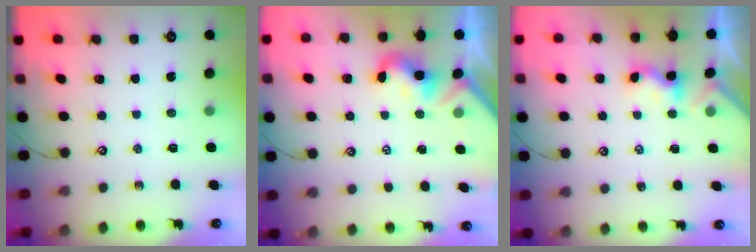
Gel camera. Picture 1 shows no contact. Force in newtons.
{"total": 1.4, "press": 1.2, "slide": 0.7}
{"total": 1.2, "press": 1.1, "slide": 0.5}